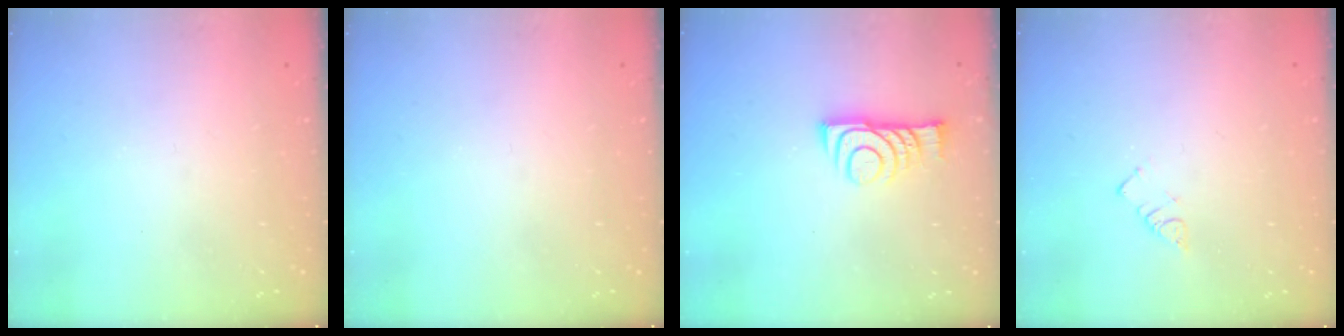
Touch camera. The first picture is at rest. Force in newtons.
{"total": 0.0}
{"total": 9.8, "press": 9.8, "slide": 0.5}
{"total": 2.7, "press": 2.7, "slide": 0.4}